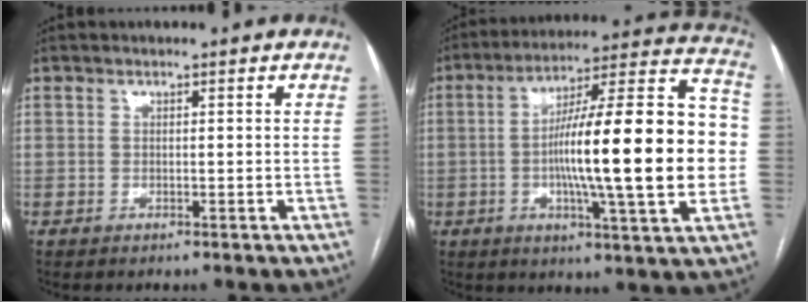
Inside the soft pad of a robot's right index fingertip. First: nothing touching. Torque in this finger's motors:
{"motor_torque": [1.76, -0.37, 1.05, 0.21]}